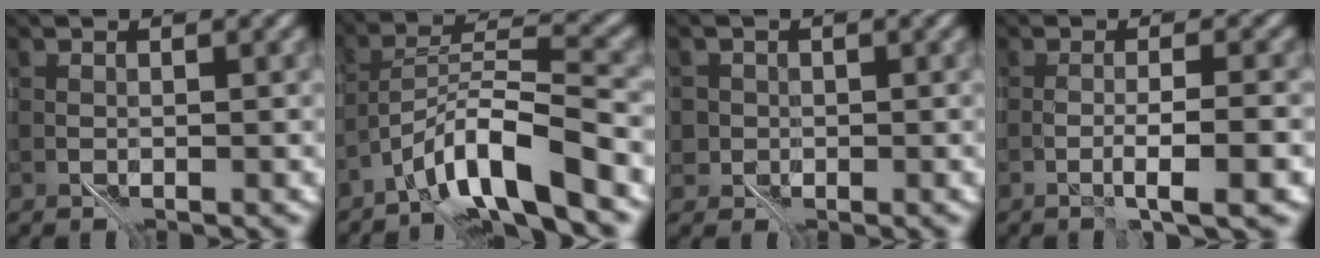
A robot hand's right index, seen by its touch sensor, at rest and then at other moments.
{"total": 7.1, "force": [-4.9, 0.6, 5.1], "torque": [-0.083, 0.014, -0.093]}
{"total": 2.0, "force": [0.3, 1.9, 0.3], "torque": [0.016, 0.007, -0.003]}
{"total": 2.3, "force": [-0.4, -0.1, 2.3], "torque": [-0.028, 0.007, -0.010]}